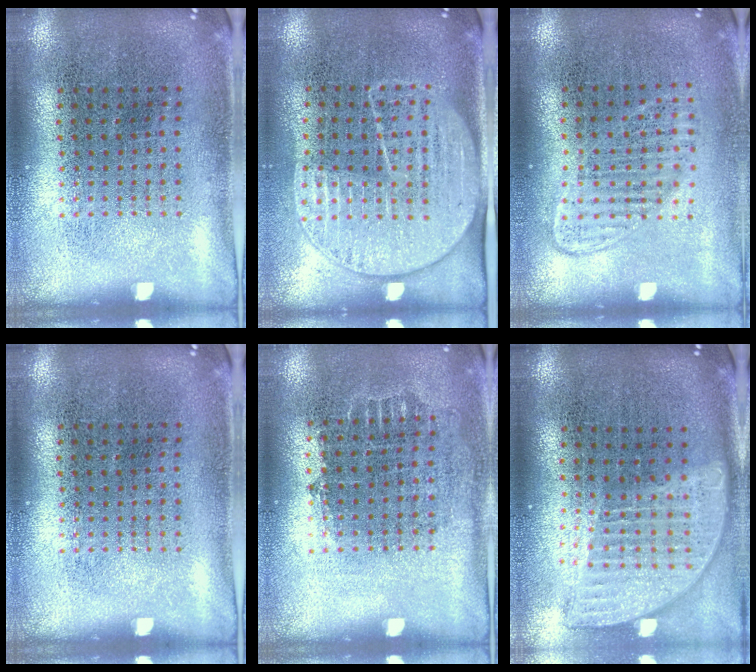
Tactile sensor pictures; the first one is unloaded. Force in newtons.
{"total": 1.8, "press": 1.5, "slide": 0.9}
{"total": 1.4, "press": 1.2, "slide": 0.6}
{"total": 0.0}
{"total": 0.7, "press": 0.6, "slide": 0.3}
{"total": 1.9, "press": 1.5, "slide": 1.1}